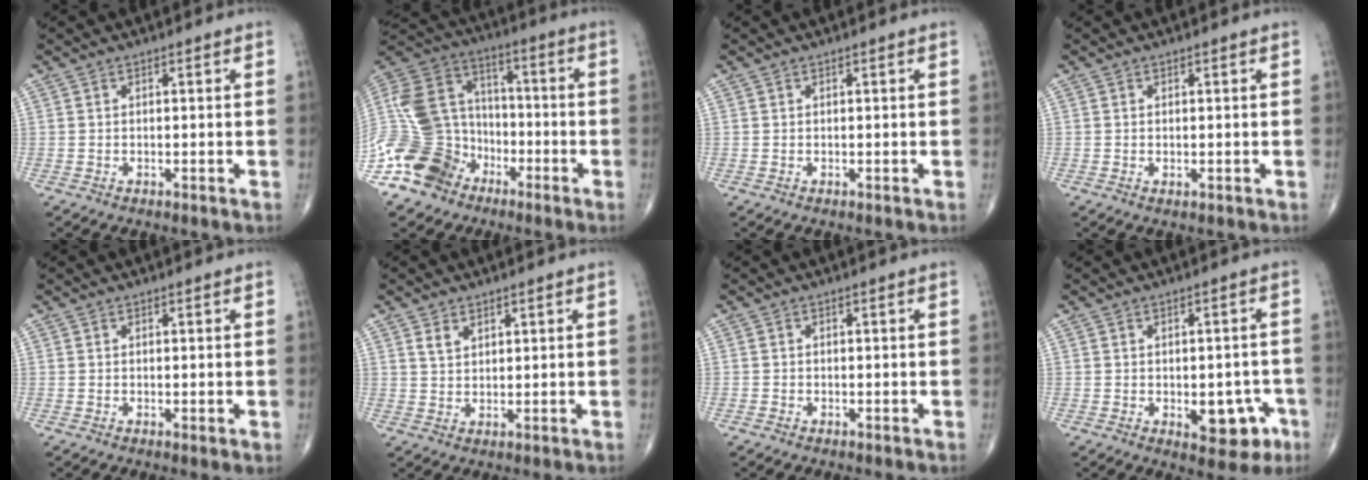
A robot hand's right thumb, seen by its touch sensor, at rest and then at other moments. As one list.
[{"total": 19.4, "force": [-9.5, 14.8, 8.3], "torque": [-0.154, 0.074, -0.178]}, {"total": 0.0}, {"total": 0.7, "force": [-0.1, 0.3, 0.6], "torque": [-0.013, -0.004, 0.000]}, {"total": 0.7, "force": [0.2, 0.3, 0.6], "torque": [-0.014, -0.005, 0.003]}, {"total": 3.0, "force": [1.8, 1.9, 1.4], "torque": [-0.018, -0.012, 0.038]}, {"total": 0.5, "force": [-0.2, 0.5, 0.0], "torque": [0.002, 0.004, -0.006]}, {"total": 8.4, "force": [-2.7, 4.7, 6.3], "torque": [-0.048, 0.016, -0.023]}]